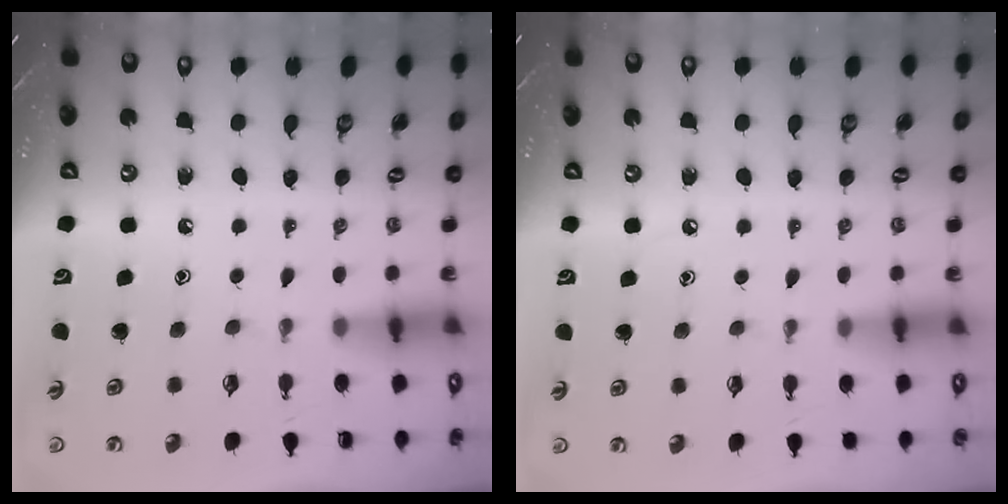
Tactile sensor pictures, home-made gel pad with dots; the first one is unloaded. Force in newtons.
{"total": 2.5, "press": 2.5, "slide": 0.4}